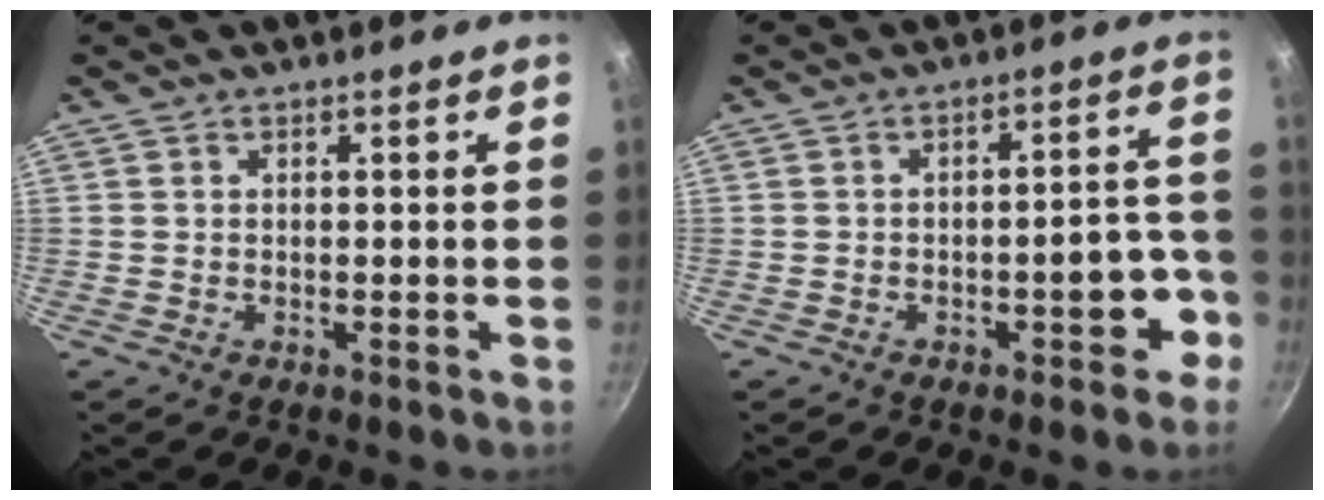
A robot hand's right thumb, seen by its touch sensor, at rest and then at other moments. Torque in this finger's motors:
{"motor_torque": [1.02, 0.88, 1.11, -0.31, 0.23]}